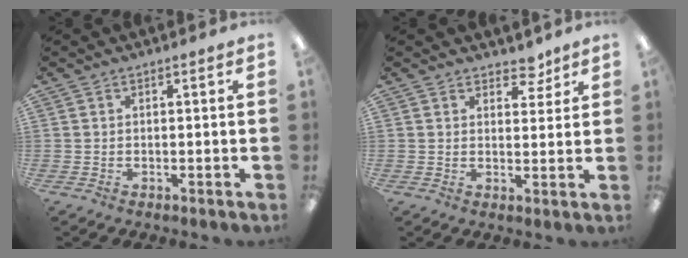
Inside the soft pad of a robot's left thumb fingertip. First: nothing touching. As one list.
[{"total": 4.7, "force": [3.8, 2.3, 1.4], "torque": [-0.003, -0.022, 0.064]}]